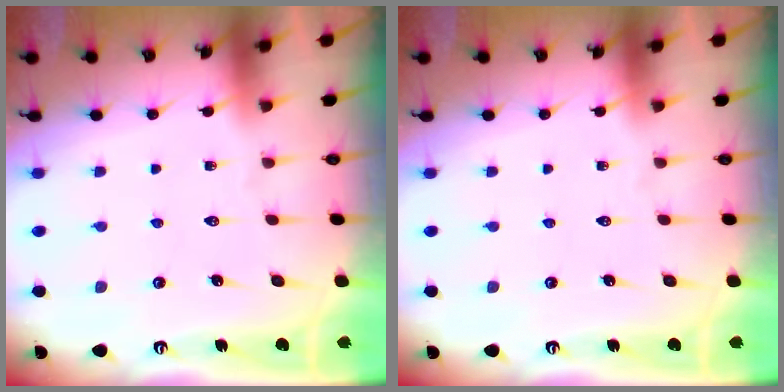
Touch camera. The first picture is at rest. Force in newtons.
{"total": 0.0}